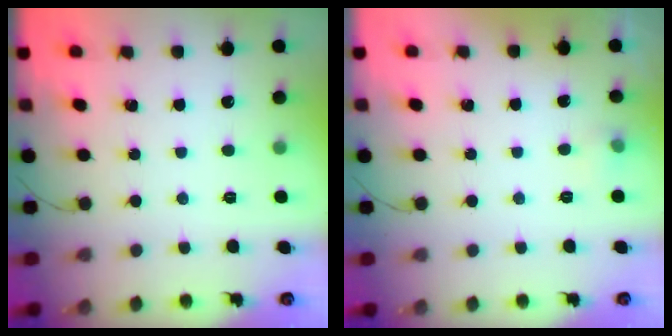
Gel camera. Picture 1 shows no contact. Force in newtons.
{"total": 3.6, "press": 3.3, "slide": 1.4}